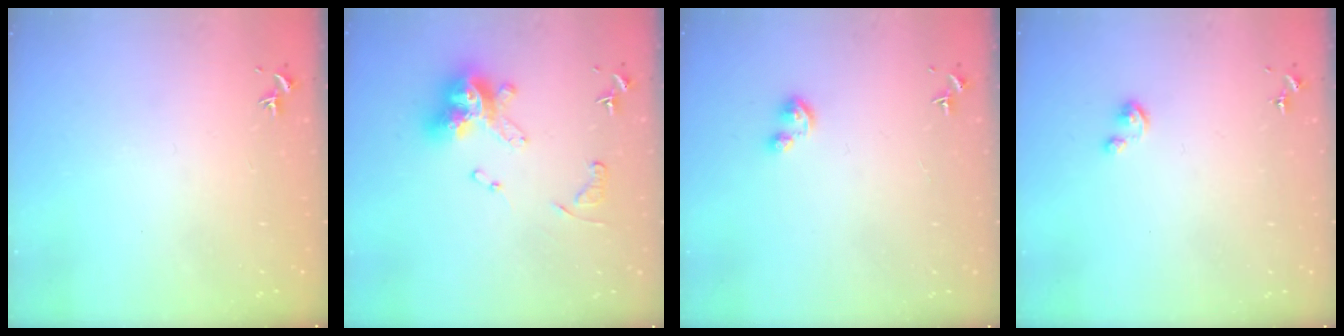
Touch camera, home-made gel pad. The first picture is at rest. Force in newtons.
{"total": 14.8, "press": 14.7, "slide": 1.5}
{"total": 3.6, "press": 3.5, "slide": 0.5}
{"total": 2.8, "press": 2.8, "slide": 0.2}